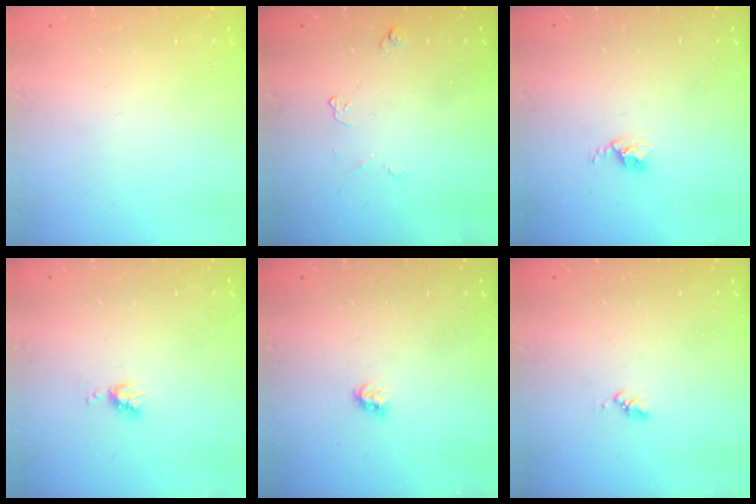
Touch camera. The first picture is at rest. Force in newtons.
{"total": 3.4, "press": 3.4, "slide": 0.6}
{"total": 2.6, "press": 2.6, "slide": 0.4}
{"total": 4.1, "press": 4.0, "slide": 0.5}
{"total": 2.8, "press": 2.8, "slide": 0.5}
{"total": 1.6, "press": 1.6, "slide": 0.3}